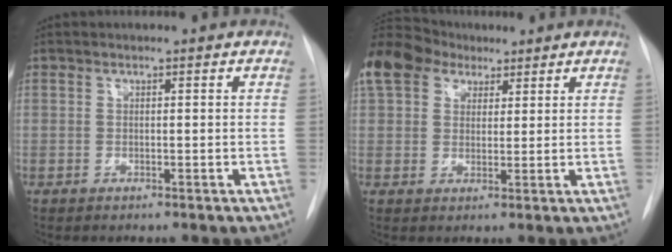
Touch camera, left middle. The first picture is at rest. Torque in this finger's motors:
{"motor_torque": [0.83, -0.56, 1.05, 0.21]}